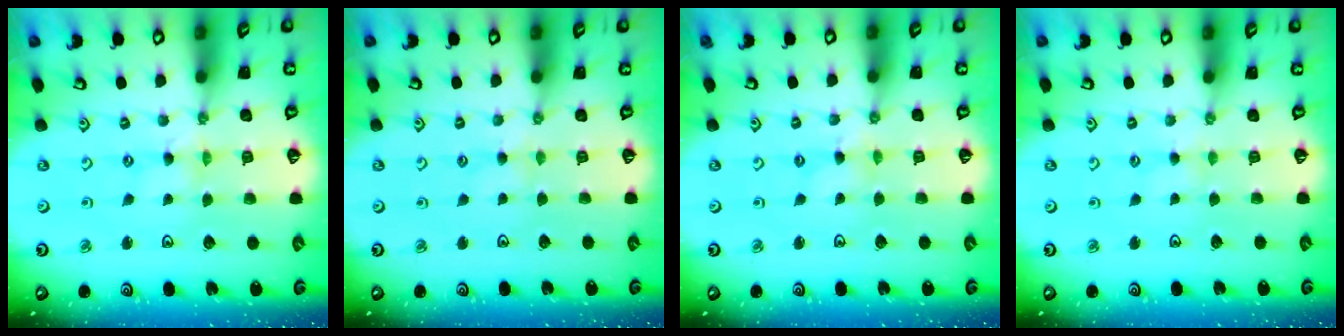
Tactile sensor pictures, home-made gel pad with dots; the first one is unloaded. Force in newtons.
{"total": 1.8, "press": 1.8, "slide": 0.4}
{"total": 0.9, "press": 0.9, "slide": 0.3}
{"total": 2.1, "press": 2.1, "slide": 0.2}